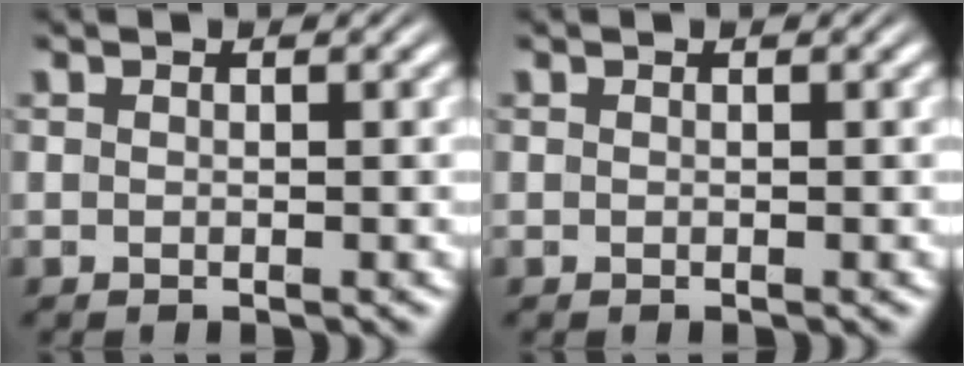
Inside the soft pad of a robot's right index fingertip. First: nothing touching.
{"total": 0.0}